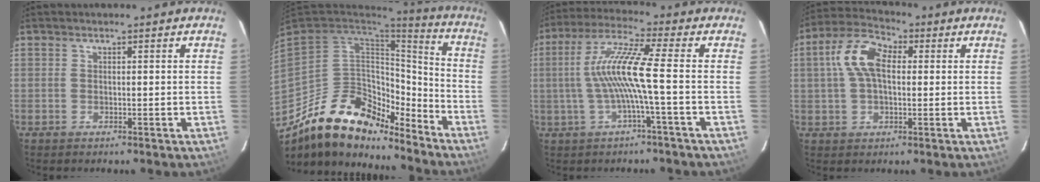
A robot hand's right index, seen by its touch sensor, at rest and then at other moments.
{"total": 21.6, "force": [-15.6, 10.4, 10.6], "torque": [-0.221, 0.020, -0.253]}
{"total": 10.2, "force": [-1.3, -0.9, 10.1], "torque": [-0.202, 0.007, -0.020]}
{"total": 9.7, "force": [1.5, 5.6, 7.8], "torque": [-0.160, 0.027, 0.025]}